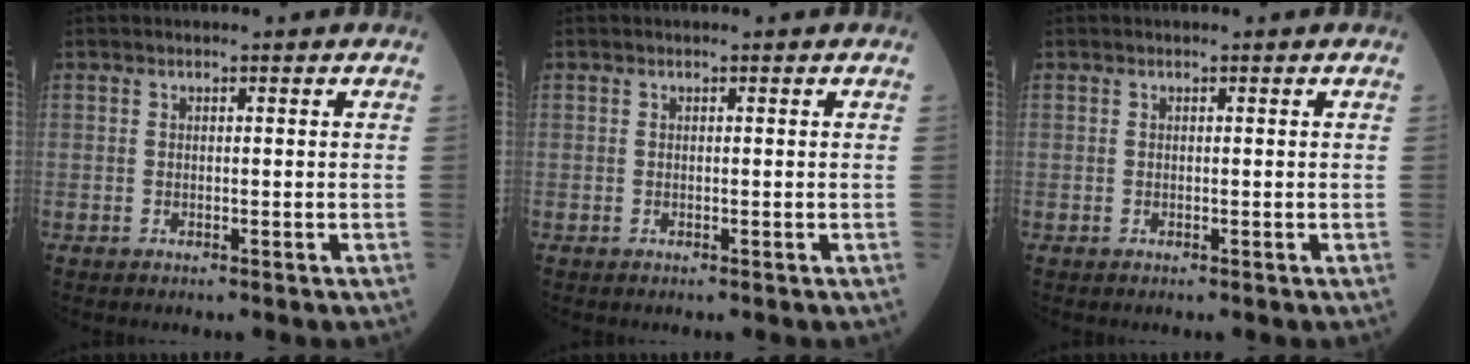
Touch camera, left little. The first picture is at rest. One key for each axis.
{"total": 0.0}
{"total": 0.0}